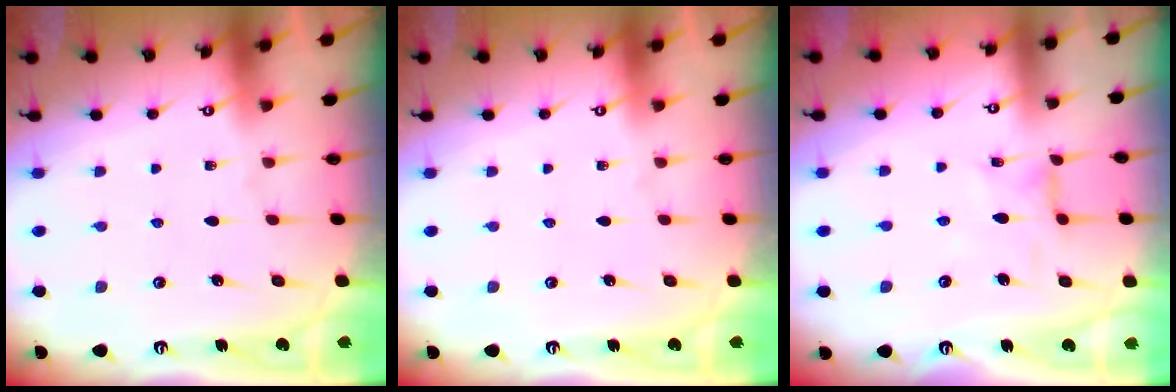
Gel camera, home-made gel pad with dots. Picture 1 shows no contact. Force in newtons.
{"total": 0.0}
{"total": 1.9, "press": 1.9, "slide": 0.3}